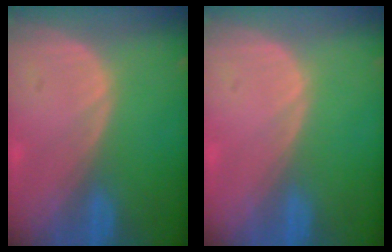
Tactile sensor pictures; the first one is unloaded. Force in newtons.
{"total": 0.0}